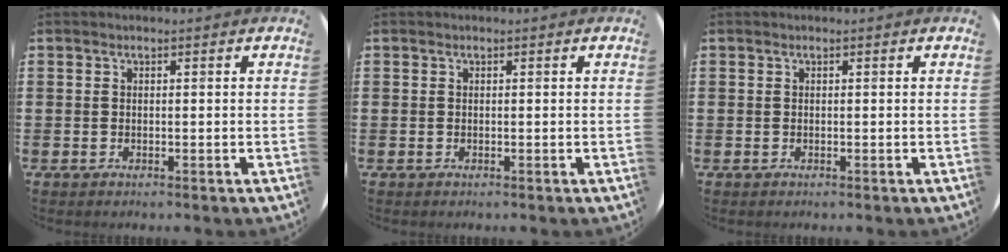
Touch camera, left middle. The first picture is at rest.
{"total": 0.0}
{"total": 0.0}